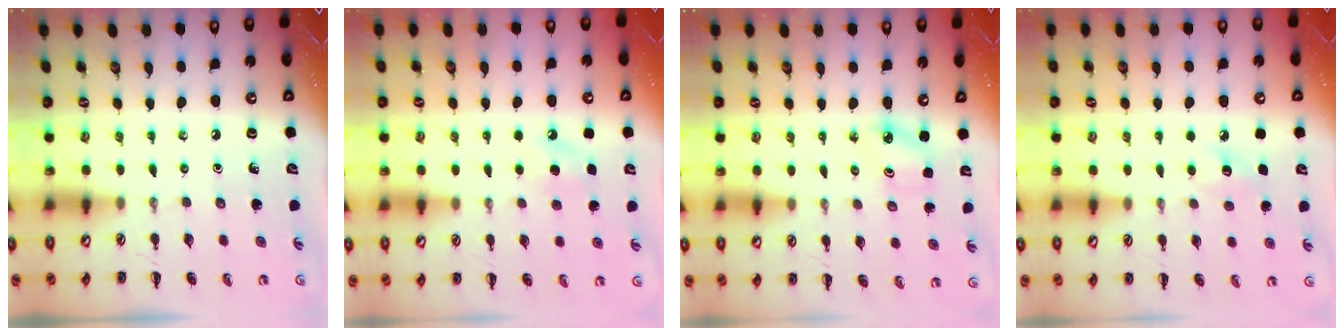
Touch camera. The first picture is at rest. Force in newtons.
{"total": 5.6, "press": 5.4, "slide": 1.5}
{"total": 2.5, "press": 2.5, "slide": 0.4}
{"total": 6.8, "press": 6.7, "slide": 1.6}